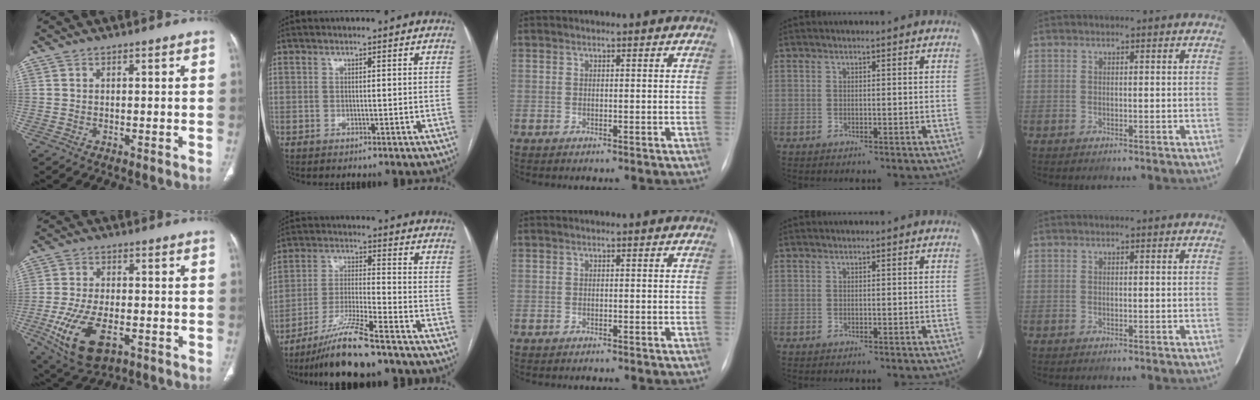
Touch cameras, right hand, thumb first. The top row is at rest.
{"thumb": {"total": 13.1, "force": [-4.7, 6.9, 10.1], "torque": [-0.200, 0.004, -0.072]}, "index": {"total": 10.7, "force": [-8.3, 0.0, 6.7], "torque": [-0.127, -0.025, -0.152]}}